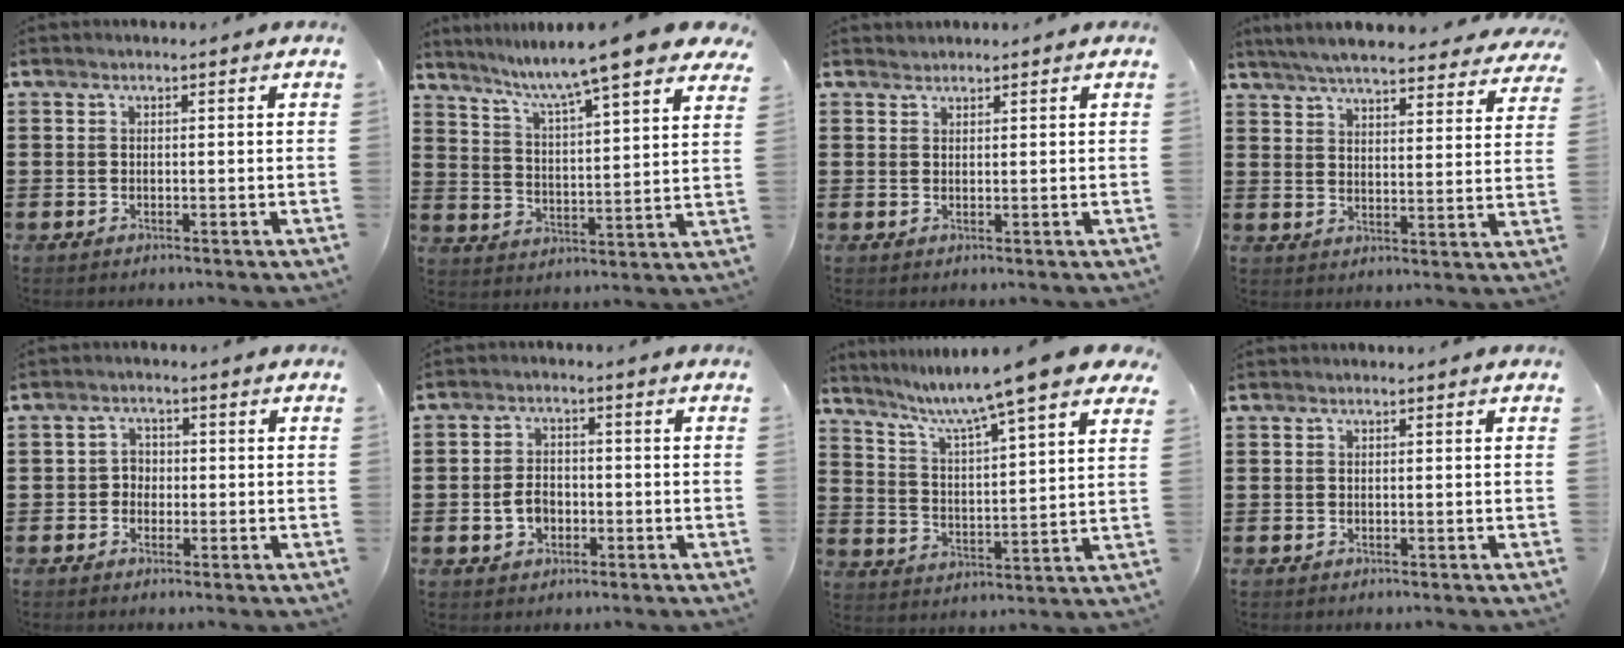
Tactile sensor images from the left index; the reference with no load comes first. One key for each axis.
{"total": 7.7, "fx": 6.7, "fy": -0.8, "fz": 3.8, "tx": -0.095, "ty": -0.049, "tz": 0.101}
{"total": 1.0, "fx": 0.9, "fy": 0.2, "fz": -0.1, "tx": 0.000, "ty": 0.000, "tz": 0.020}
{"total": 6.2, "fx": 5.9, "fy": 0.0, "fz": 2.0, "tx": -0.062, "ty": -0.028, "tz": 0.105}
{"total": 2.2, "fx": -0.7, "fy": 2.0, "fz": 0.8, "tx": -0.023, "ty": 0.008, "tz": -0.018}
{"total": 3.5, "fx": -1.0, "fy": 2.5, "fz": 2.3, "tx": -0.061, "ty": -0.002, "tz": -0.025}
{"total": 8.3, "fx": 6.8, "fy": -0.7, "fz": 4.7, "tx": -0.118, "ty": -0.041, "tz": 0.104}
{"total": 0.0}